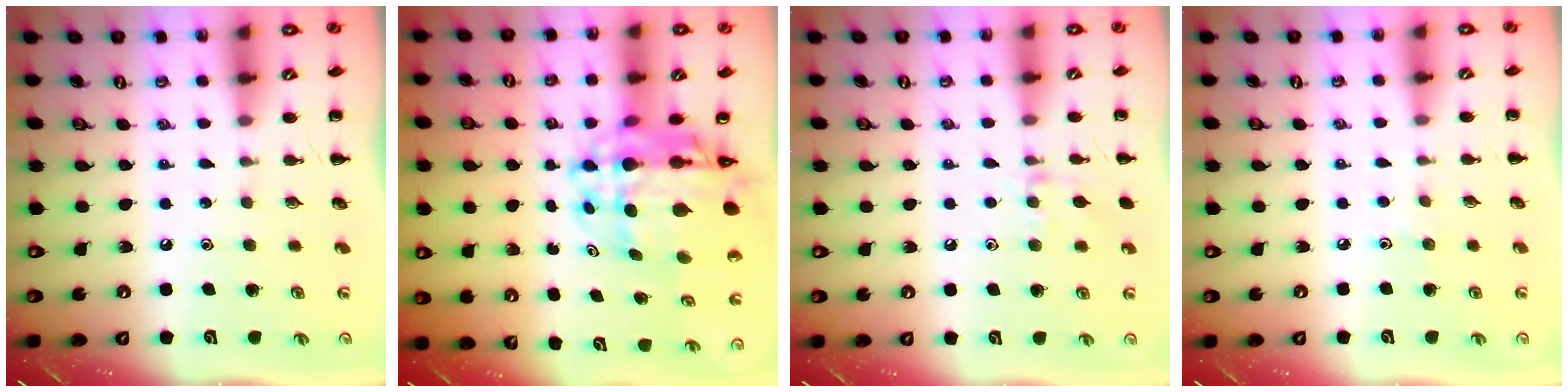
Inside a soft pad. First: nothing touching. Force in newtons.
{"total": 11.8, "press": 11.1, "slide": 3.8}
{"total": 7.3, "press": 7.2, "slide": 1.4}
{"total": 2.4, "press": 2.2, "slide": 1.0}